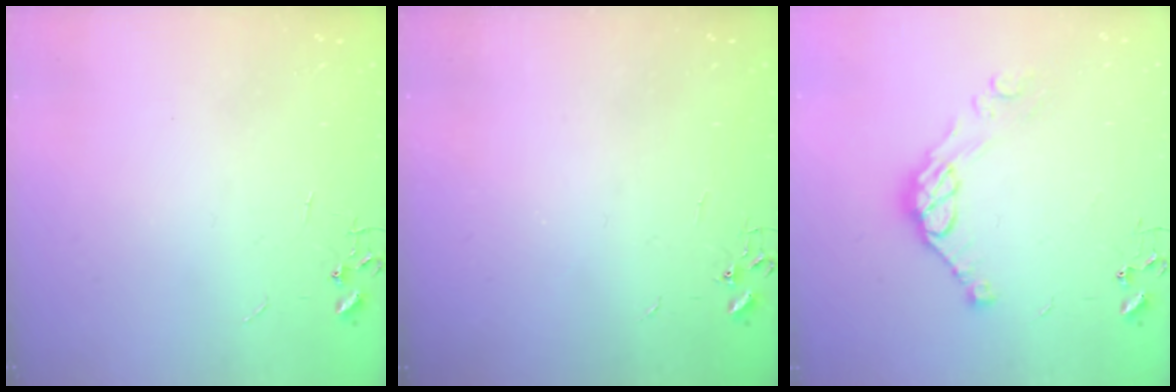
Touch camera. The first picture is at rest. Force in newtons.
{"total": 2.3, "press": 2.3, "slide": 0.4}
{"total": 10.3, "press": 10.3, "slide": 0.7}